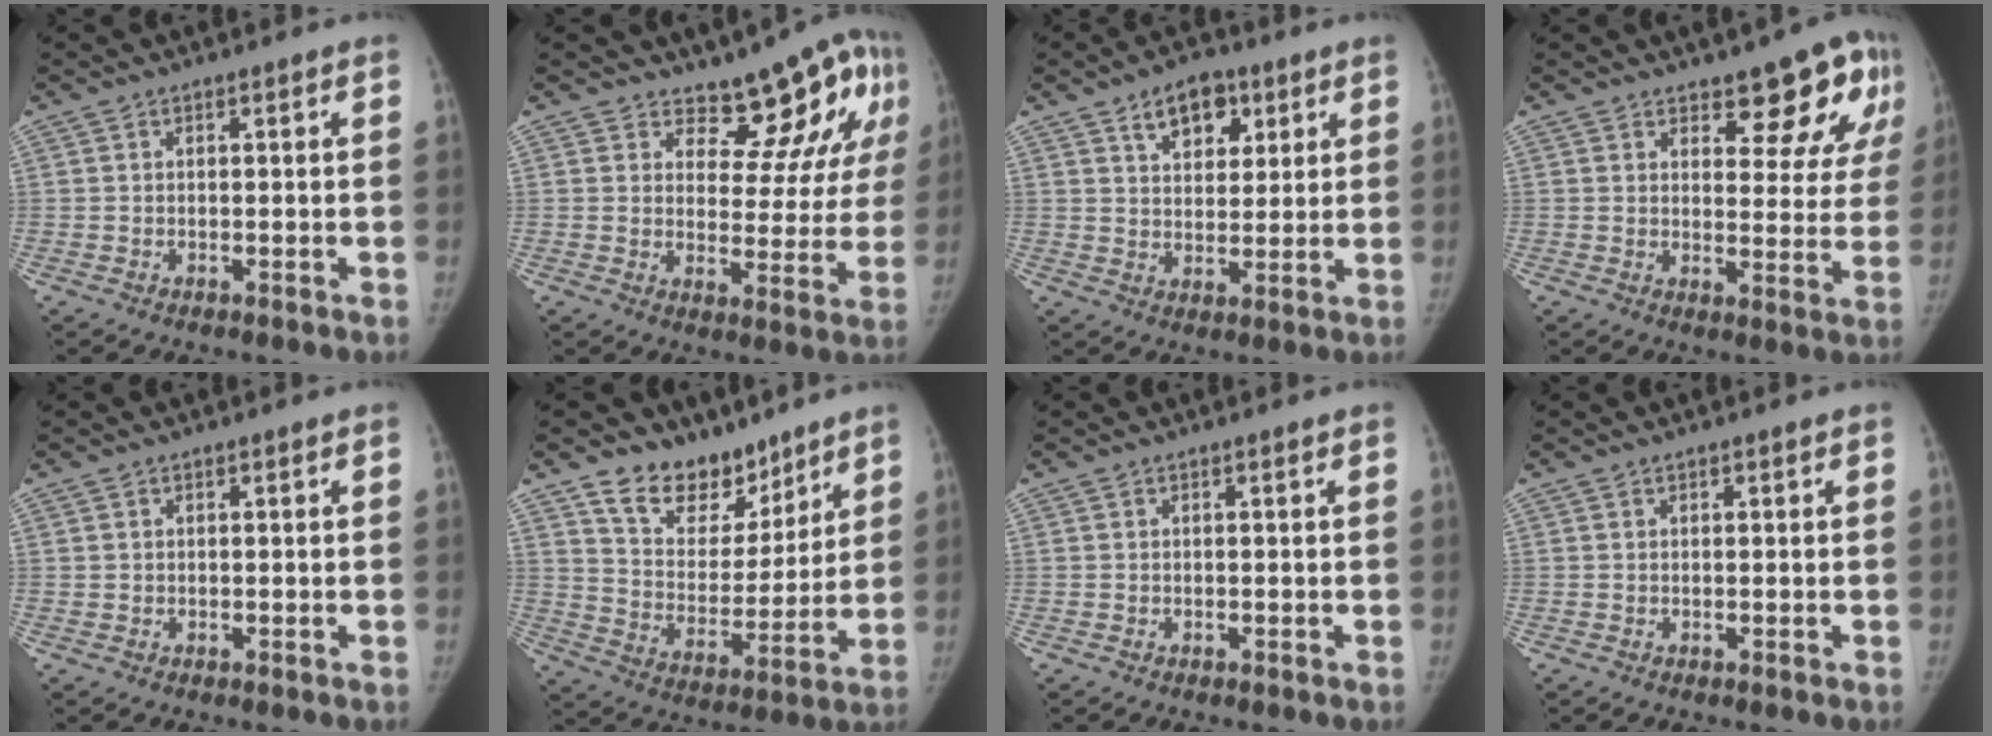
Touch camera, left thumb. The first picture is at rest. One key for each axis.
{"total": 12.5, "fx": 8.8, "fy": 6.1, "fz": 6.5, "tx": -0.032, "ty": -0.064, "tz": 0.103}
{"total": 8.6, "fx": 4.6, "fy": 5.4, "fz": 4.9, "tx": -0.041, "ty": -0.019, "tz": 0.070}
{"total": 11.4, "fx": 7.4, "fy": 4.9, "fz": 7.2, "tx": -0.039, "ty": -0.045, "tz": 0.088}
{"total": 0.6, "fx": 0.2, "fy": 0.6, "fz": 0.1, "tx": 0.006, "ty": 0.001, "tz": 0.003}
{"total": 14.0, "fx": 10.6, "fy": 8.1, "fz": 4.3, "tx": -0.019, "ty": -0.078, "tz": 0.193}
{"total": 0.0}
{"total": 0.0}